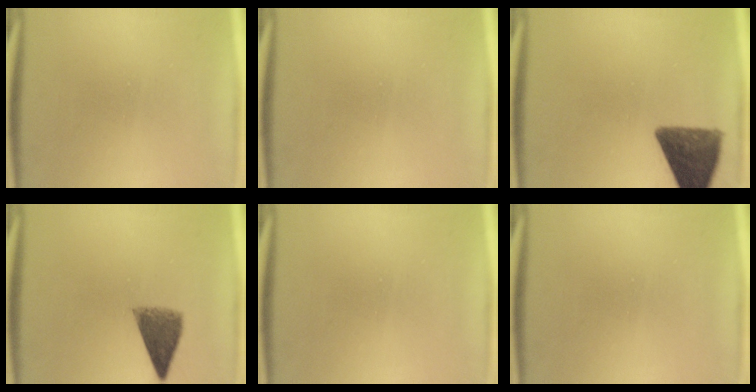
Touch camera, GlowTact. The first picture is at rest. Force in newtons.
{"total": 0.0}
{"total": 11.4}
{"total": 6.7}
{"total": 0.0}
{"total": 0.0}